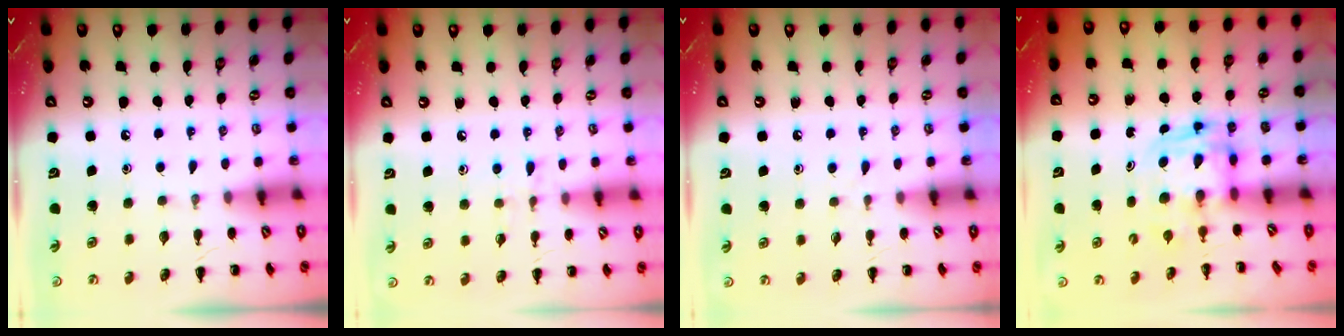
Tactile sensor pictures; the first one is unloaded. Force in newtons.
{"total": 6.5, "press": 6.2, "slide": 2.2}
{"total": 3.2, "press": 2.9, "slide": 1.4}
{"total": 2.8, "press": 2.8, "slide": 0.2}